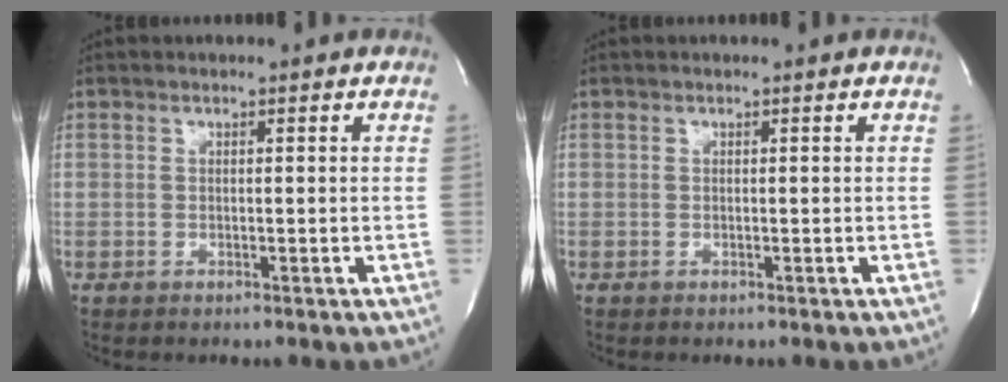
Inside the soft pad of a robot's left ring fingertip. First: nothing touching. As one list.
[{"total": 0.0}]